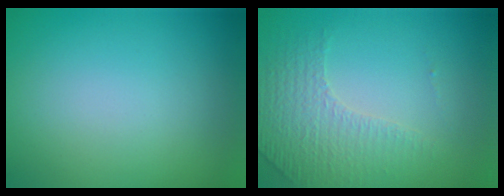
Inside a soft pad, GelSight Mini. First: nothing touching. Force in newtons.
{"total": 4.4, "press": 2.8, "slide": 3.3}